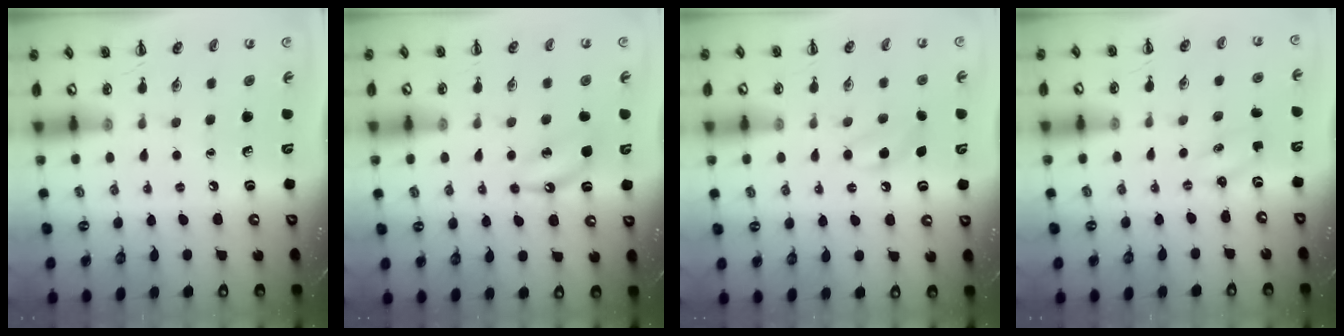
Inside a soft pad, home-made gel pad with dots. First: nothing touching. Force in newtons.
{"total": 5.7, "press": 5.4, "slide": 1.6}
{"total": 6.6, "press": 6.4, "slide": 1.6}
{"total": 2.3, "press": 2.2, "slide": 0.7}